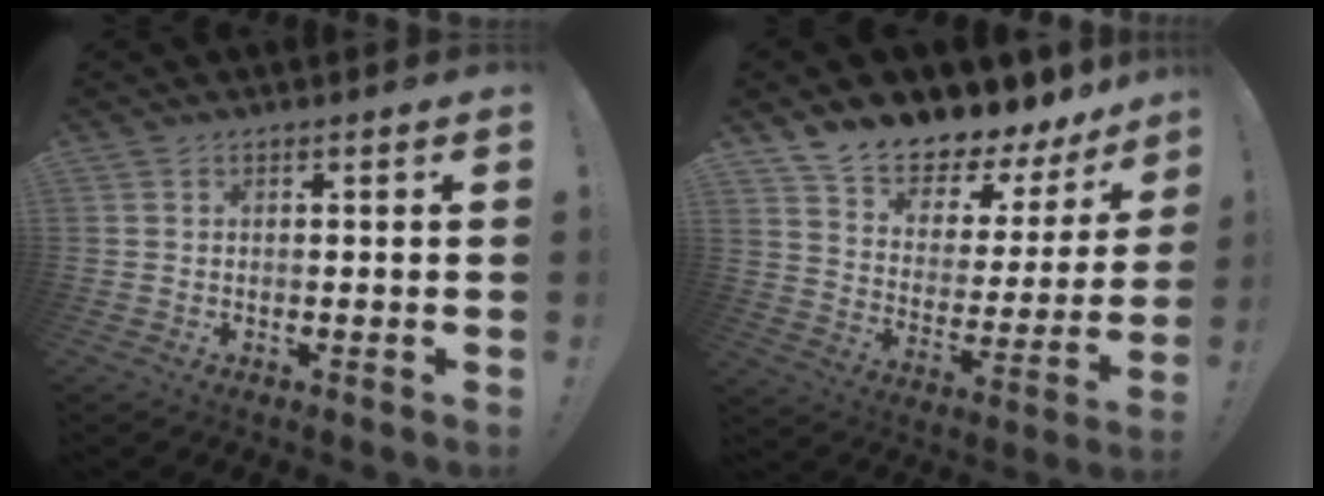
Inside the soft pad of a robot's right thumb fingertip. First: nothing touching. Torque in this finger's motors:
{"motor_torque": [0.15, 1.39, 0.23, 0.19, 0.02]}